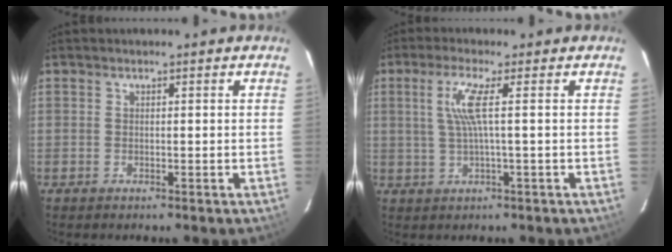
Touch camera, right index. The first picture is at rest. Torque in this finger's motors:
{"motor_torque": [0.48, 0.02, 0.32, 0.08]}